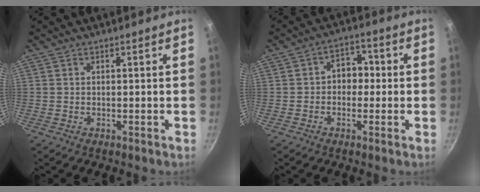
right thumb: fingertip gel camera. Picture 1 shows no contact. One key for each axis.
{"total": 5.4, "fx": -0.1, "fy": 4.1, "fz": 3.6, "tx": -0.020, "ty": 0.019, "tz": -0.014}